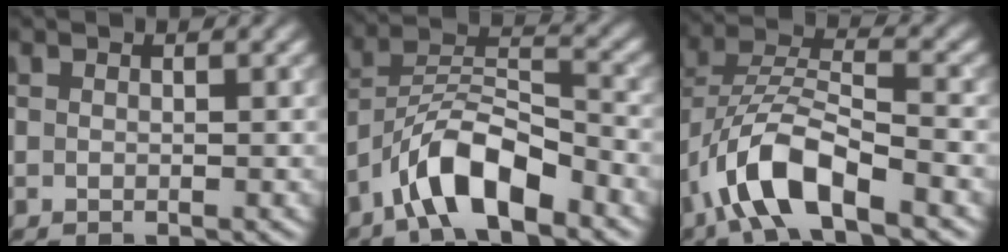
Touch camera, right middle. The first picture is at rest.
{"total": 7.1, "force": [-4.7, 2.3, 4.8], "torque": [-0.082, 0.011, -0.090]}
{"total": 7.9, "force": [-4.5, 2.7, 5.9], "torque": [-0.113, 0.007, -0.091]}